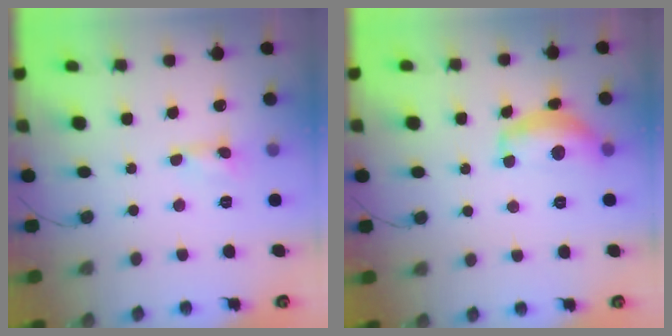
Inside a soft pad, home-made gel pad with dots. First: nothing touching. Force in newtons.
{"total": 14.0, "press": 13.9, "slide": 1.0}